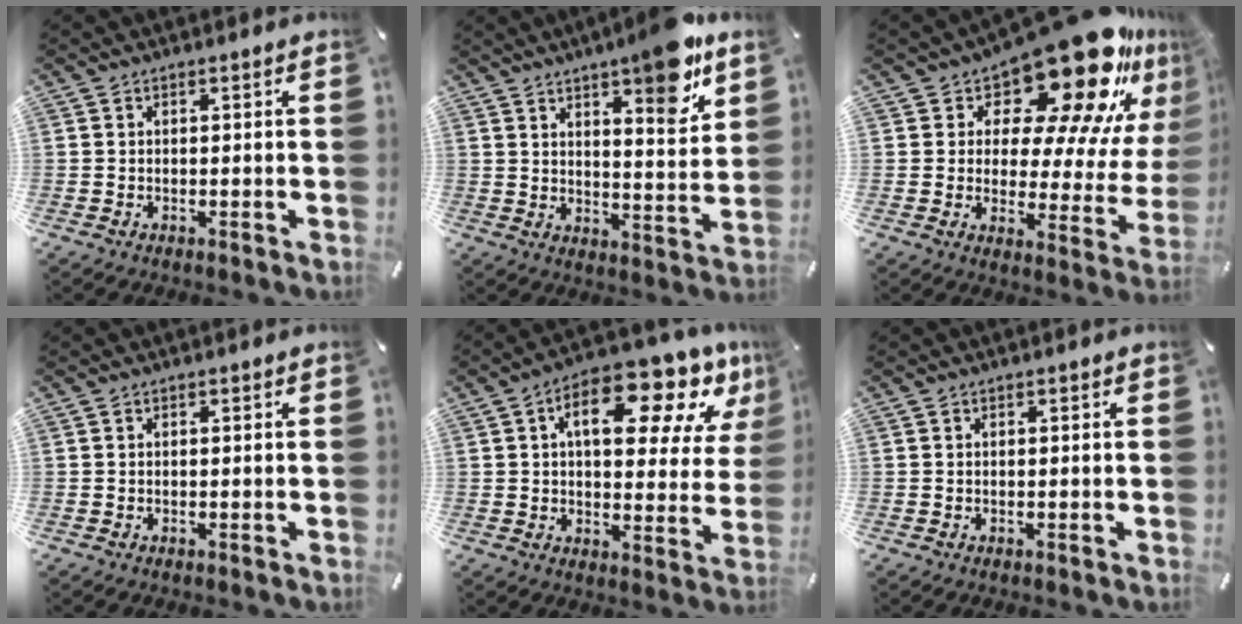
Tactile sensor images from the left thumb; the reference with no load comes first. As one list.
[{"total": 12.1, "force": [8.5, 3.1, 8.0], "torque": [-0.096, -0.063, 0.137]}, {"total": 24.7, "force": [16.8, 9.9, 15.2], "torque": [-0.195, -0.135, 0.273]}, {"total": 0.0}, {"total": 18.4, "force": [9.7, 8.3, 13.3], "torque": [-0.184, -0.057, 0.152]}, {"total": 0.0}]